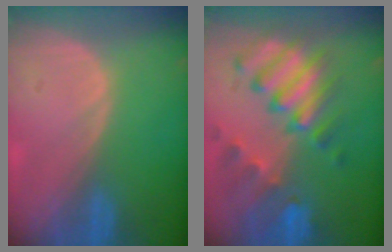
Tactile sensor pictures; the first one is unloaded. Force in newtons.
{"total": 10.3, "press": 8.9, "slide": 5.1}